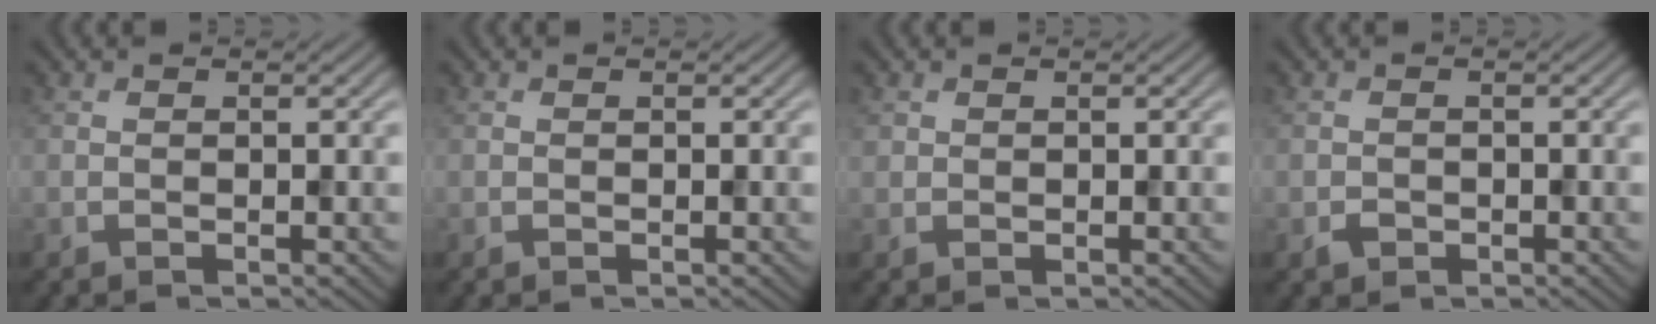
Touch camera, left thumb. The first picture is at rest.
{"total": 0.0}
{"total": 0.7, "force": [0.5, 0.5, 0.0], "torque": [0.000, -0.002, 0.011]}
{"total": 1.1, "force": [-0.6, 0.9, 0.3], "torque": [-0.004, -0.004, -0.013]}